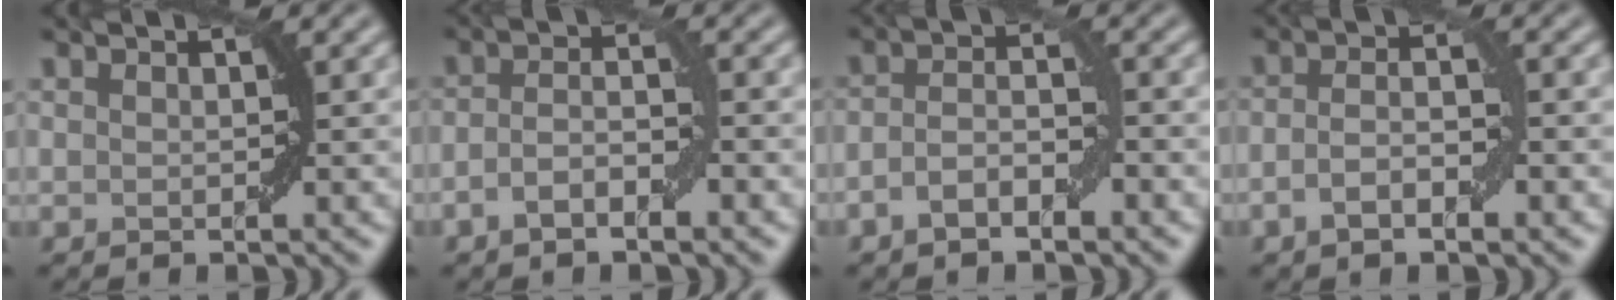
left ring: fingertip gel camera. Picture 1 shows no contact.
{"total": 2.8, "force": [-1.3, 1.0, 2.2], "torque": [-0.045, 0.003, -0.028]}
{"total": 2.9, "force": [-1.4, 1.1, 2.2], "torque": [-0.043, 0.005, -0.029]}
{"total": 3.1, "force": [-1.2, 1.0, 2.7], "torque": [-0.051, 0.002, -0.026]}